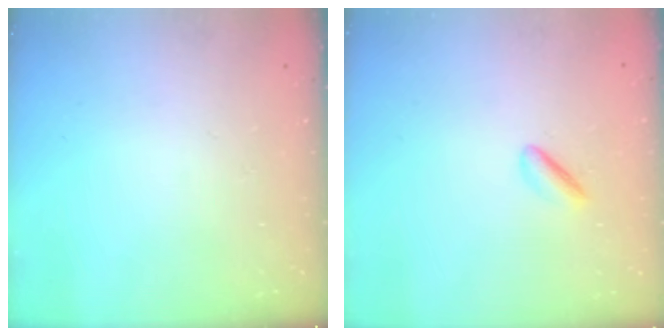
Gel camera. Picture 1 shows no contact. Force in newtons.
{"total": 1.8, "press": 1.7, "slide": 0.6}